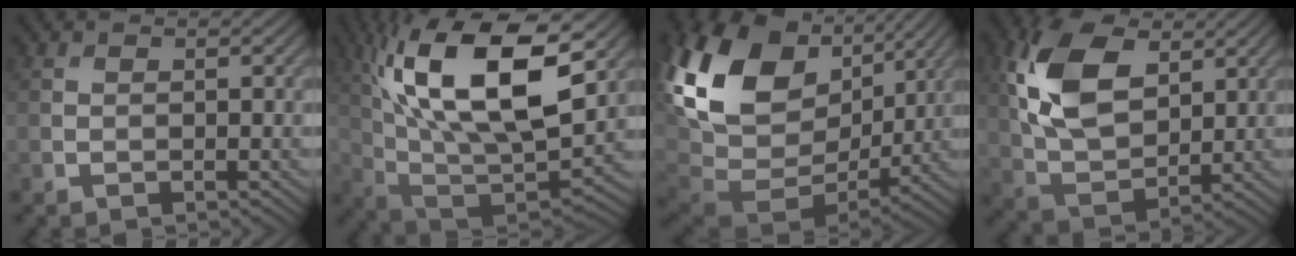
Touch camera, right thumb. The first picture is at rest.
{"total": 18.8, "force": [6.9, 7.6, 15.8], "torque": [-0.326, 0.019, 0.129]}
{"total": 19.6, "force": [5.7, 13.3, 13.2], "torque": [-0.296, -0.014, 0.128]}
{"total": 12.9, "force": [4.7, 7.6, 9.3], "torque": [-0.223, 0.015, 0.091]}